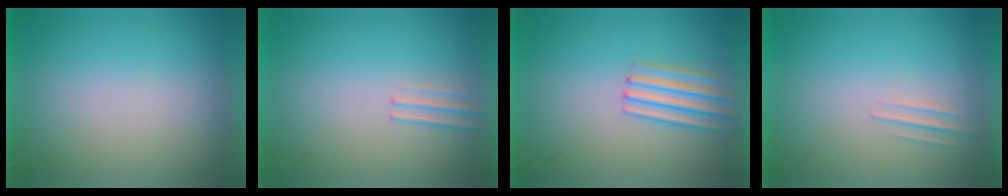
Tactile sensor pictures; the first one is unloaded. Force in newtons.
{"total": 1.1}
{"total": 2.1}
{"total": 1.2}